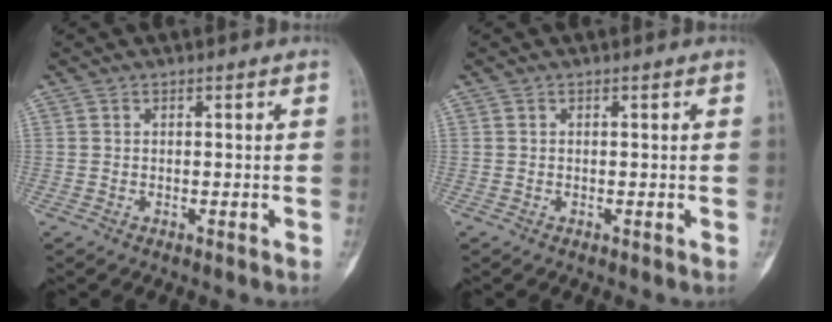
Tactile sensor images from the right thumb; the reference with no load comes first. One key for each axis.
{"total": 0.0}